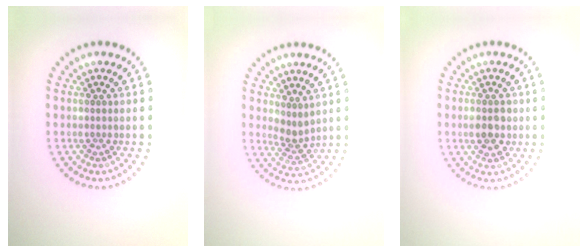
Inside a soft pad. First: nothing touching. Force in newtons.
{"total": 1.9, "press": 1.4, "slide": 1.3}
{"total": 2.7, "press": 2.7, "slide": 0.0}